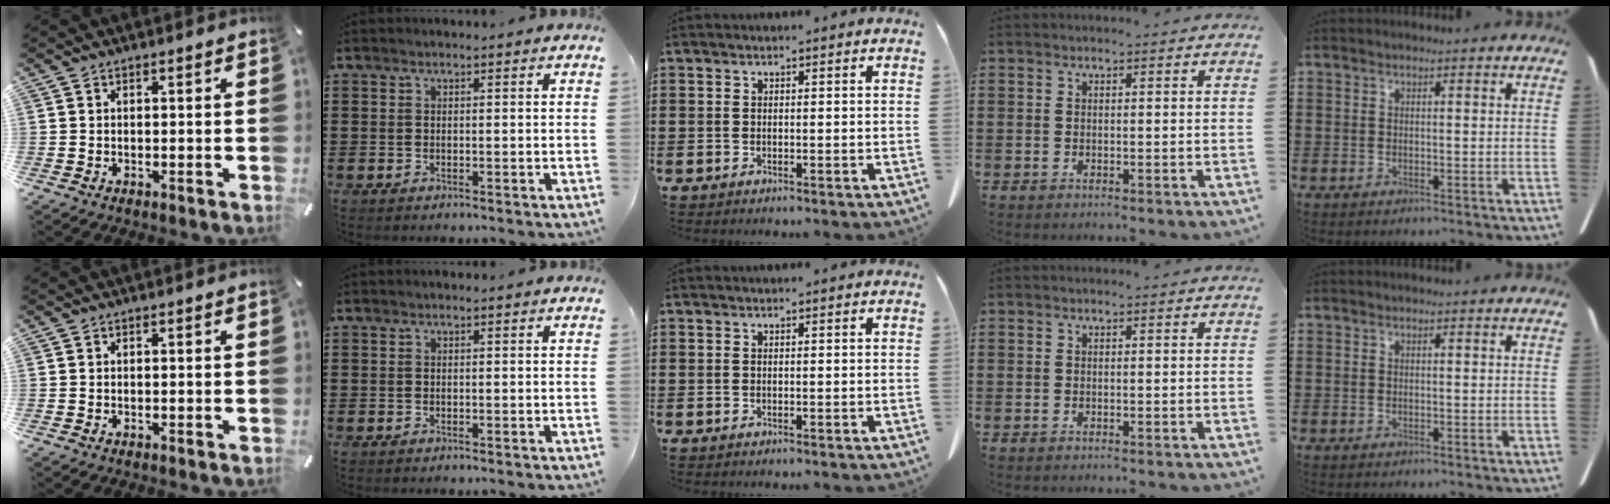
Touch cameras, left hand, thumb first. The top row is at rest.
{}